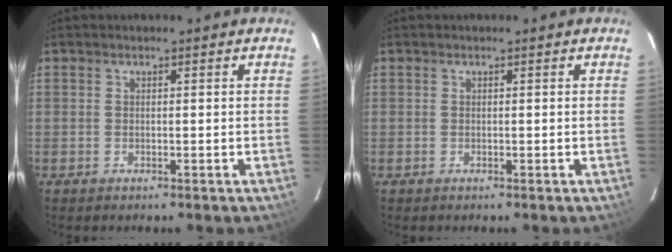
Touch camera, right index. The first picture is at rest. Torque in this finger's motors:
{"motor_torque": [0.00, 0.00, 0.00, 0.00]}